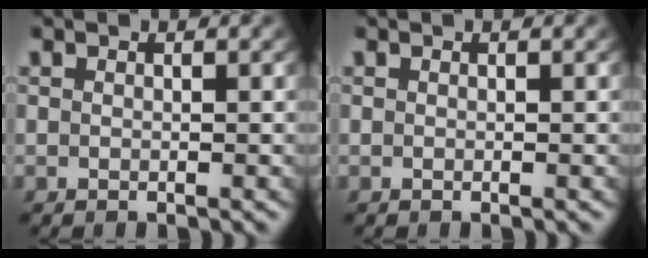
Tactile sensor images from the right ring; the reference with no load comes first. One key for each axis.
{"total": 0.0}